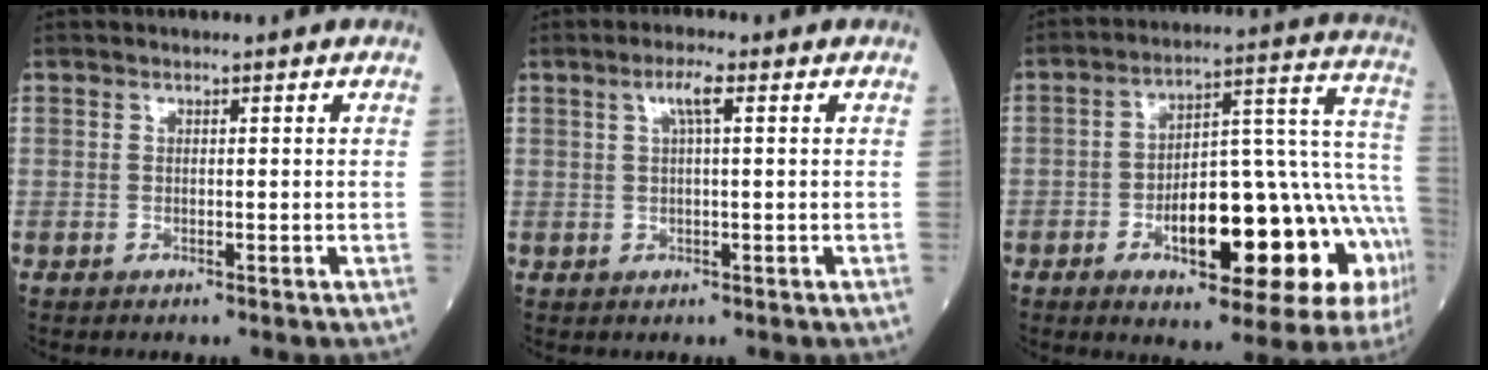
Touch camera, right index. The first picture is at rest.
{"total": 2.8, "force": [1.0, 0.2, 2.6], "torque": [-0.054, 0.007, 0.017]}
{"total": 23.1, "force": [-7.2, 6.8, 20.9], "torque": [-0.214, 0.031, -0.089]}